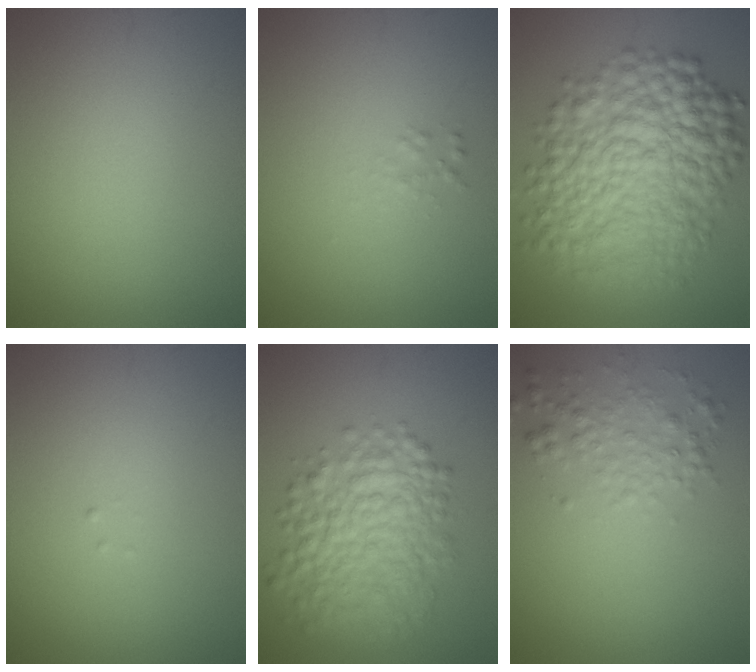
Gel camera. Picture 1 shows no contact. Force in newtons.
{"total": 0.7, "press": 0.7, "slide": 0.0}
{"total": 11.4, "press": 11.4, "slide": 0.1}
{"total": 0.0}
{"total": 6.8, "press": 6.8, "slide": 0.1}
{"total": 2.5, "press": 2.5, "slide": 0.1}